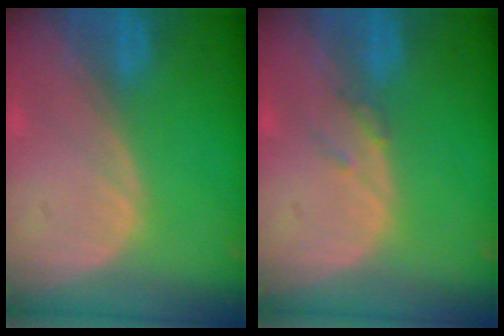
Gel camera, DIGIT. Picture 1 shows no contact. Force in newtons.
{"total": 1.2, "press": 1.2, "slide": 0.3}